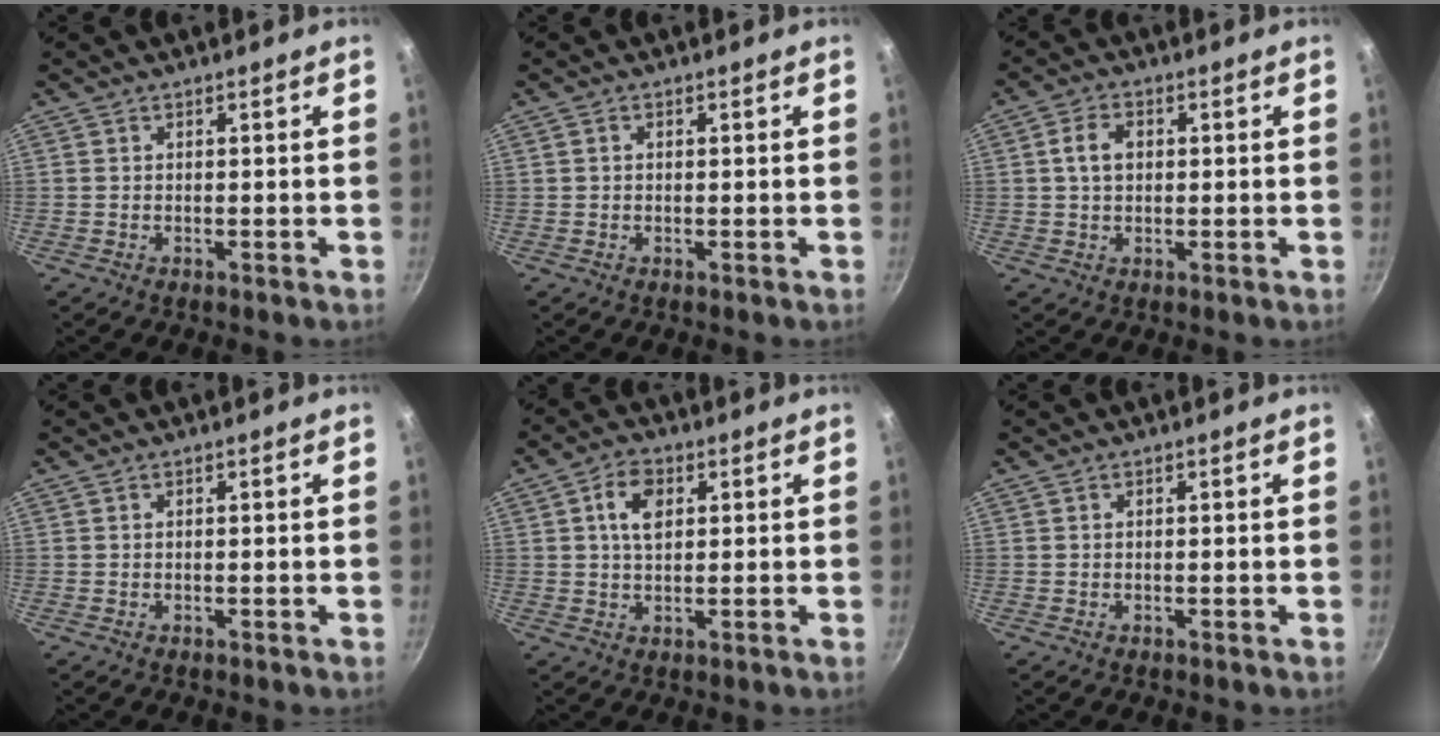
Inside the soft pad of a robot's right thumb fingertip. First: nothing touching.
{"total": 0.5, "force": [0.0, 0.4, 0.3], "torque": [-0.006, 0.004, 0.001]}
{"total": 4.7, "force": [0.6, 3.3, 3.3], "torque": [-0.049, 0.009, 0.008]}
{"total": 0.0}
{"total": 5.7, "force": [1.5, 3.5, 4.2], "torque": [-0.060, 0.002, 0.023]}
{"total": 0.0}